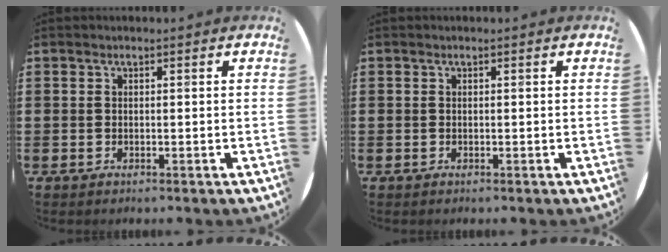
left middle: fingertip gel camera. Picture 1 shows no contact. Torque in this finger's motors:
{"motor_torque": [-0.03, 0.01, 0.00, -0.01]}